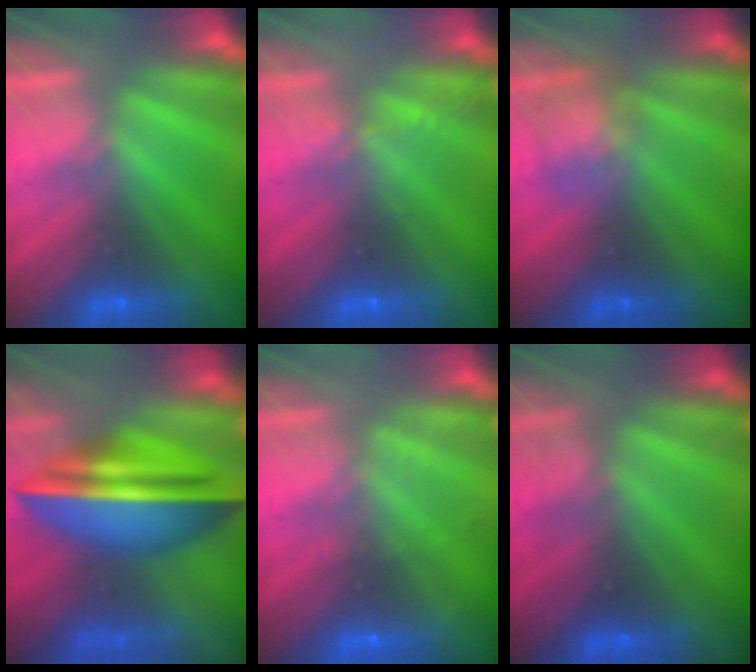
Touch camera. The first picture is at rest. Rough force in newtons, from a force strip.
{"total": 2.2}
{"total": 2.4}
{"total": 7.1}
{"total": 1.8}
{"total": 2.6}